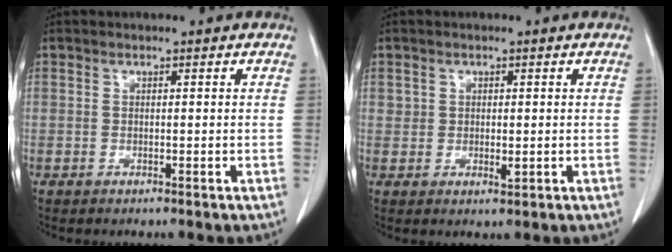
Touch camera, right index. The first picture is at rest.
{"total": 1.9, "force": [0.2, 1.3, 1.3], "torque": [-0.017, -0.004, 0.005]}